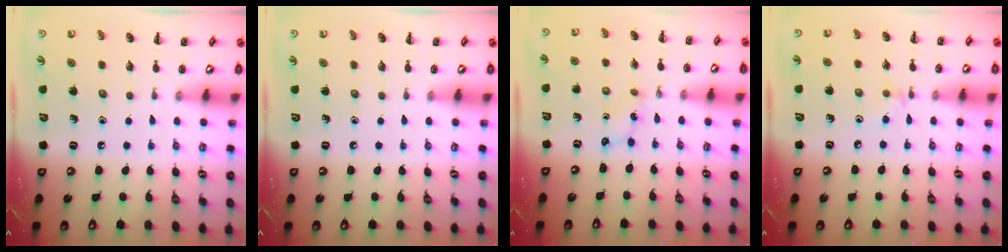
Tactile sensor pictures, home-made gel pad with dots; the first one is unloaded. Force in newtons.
{"total": 0.0}
{"total": 1.7, "press": 1.6, "slide": 0.6}
{"total": 2.9, "press": 2.8, "slide": 0.9}